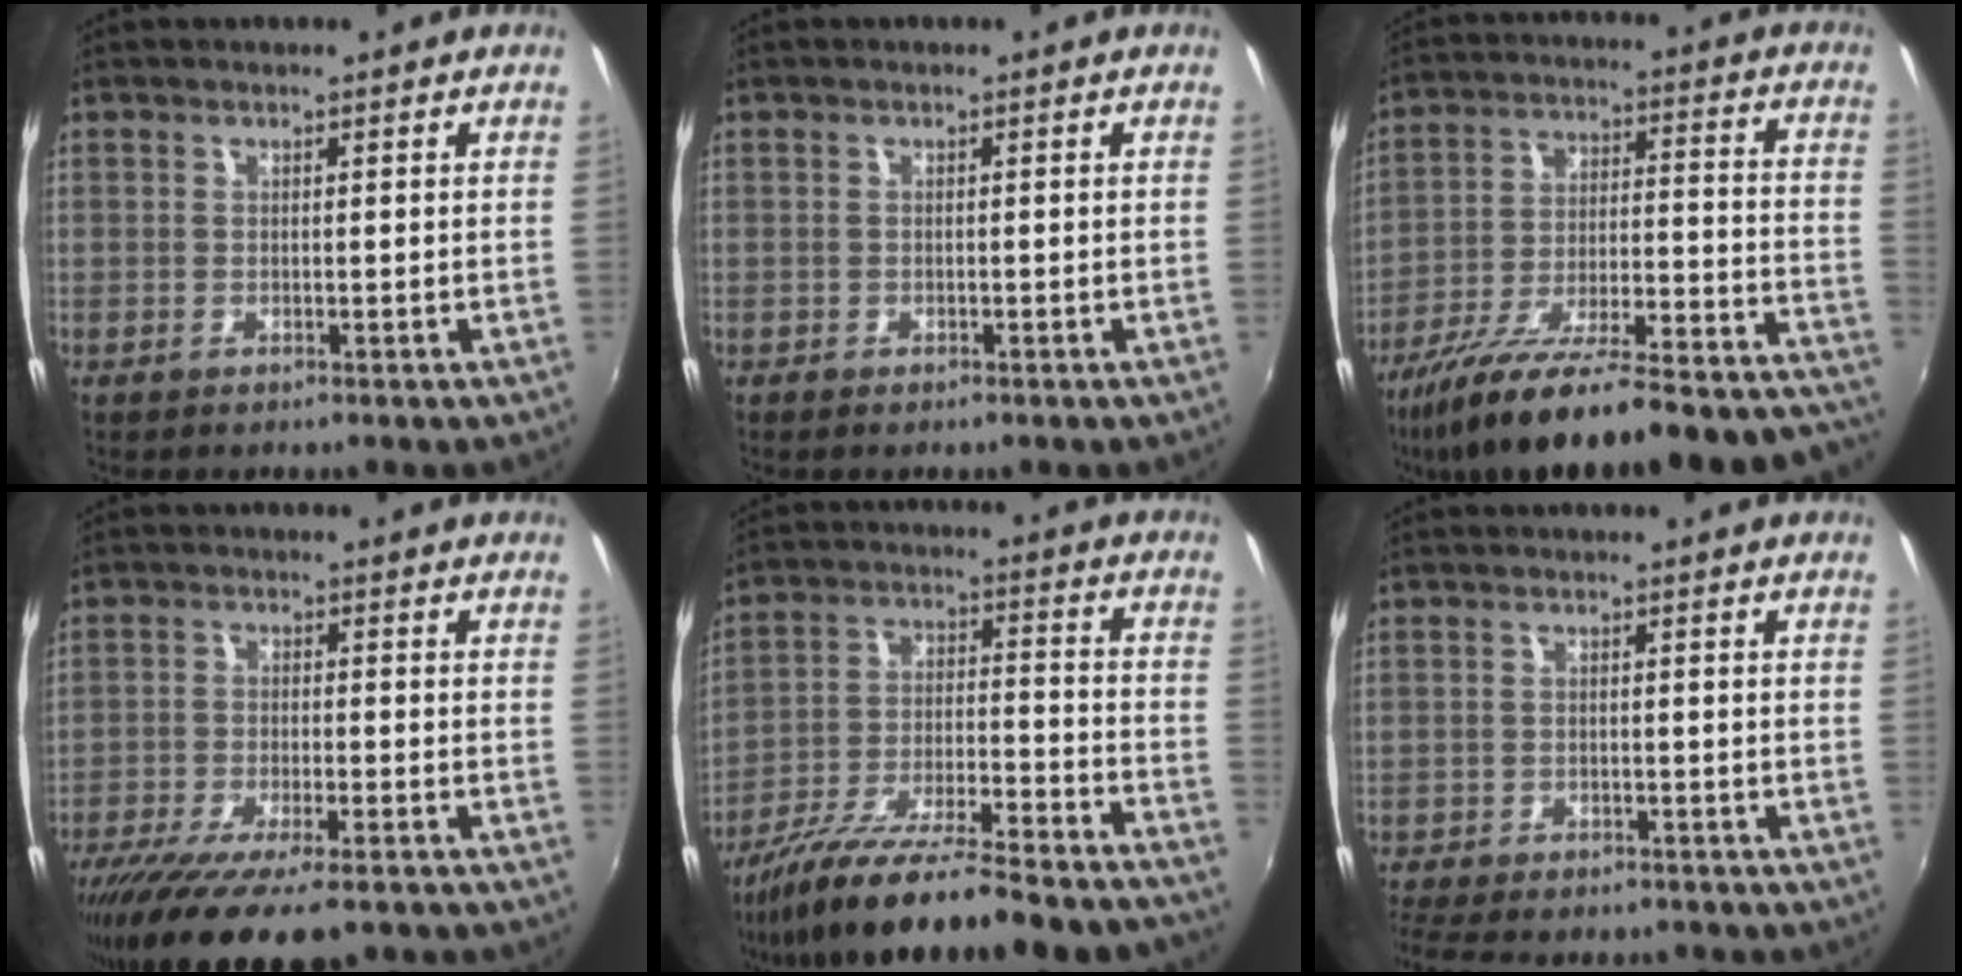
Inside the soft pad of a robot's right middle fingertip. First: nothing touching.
{"total": 0.7, "force": [-0.6, -0.3, 0.2], "torque": [-0.003, -0.007, -0.010]}
{"total": 31.8, "force": [-27.8, 4.4, 14.8], "torque": [-0.204, -0.052, -0.396]}
{"total": 16.1, "force": [-12.5, 3.0, 9.7], "torque": [-0.194, -0.059, -0.203]}
{"total": 25.1, "force": [-22.1, 1.8, 11.8], "torque": [-0.196, -0.056, -0.325]}
{"total": 11.8, "force": [-10.4, 2.9, 4.6], "torque": [-0.115, -0.027, -0.159]}